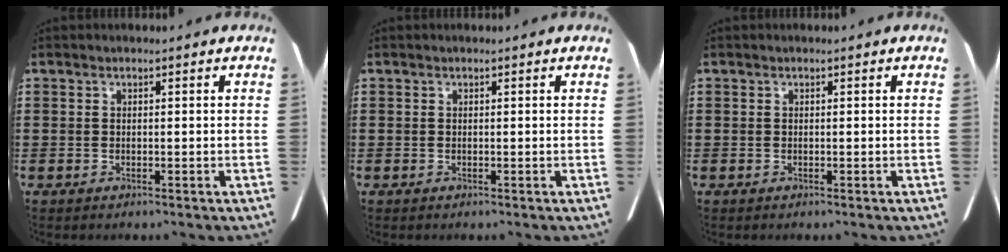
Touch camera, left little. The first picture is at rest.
{"total": 0.0}
{"total": 0.0}